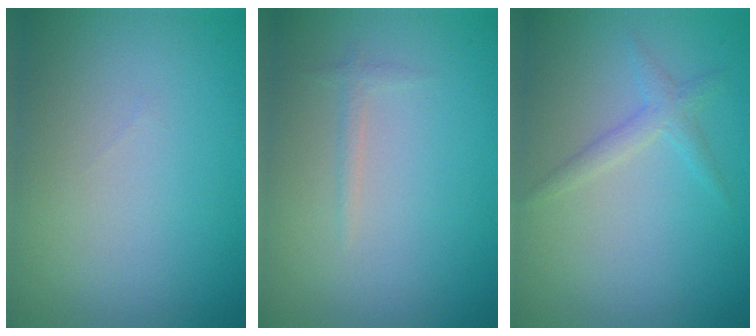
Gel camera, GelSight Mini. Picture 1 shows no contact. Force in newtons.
{"total": 0.8, "press": 0.8, "slide": 0.0}
{"total": 1.6, "press": 1.6, "slide": 0.1}